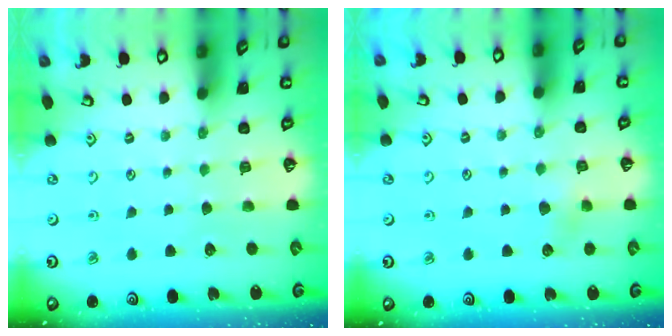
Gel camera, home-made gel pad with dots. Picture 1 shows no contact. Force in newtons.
{"total": 2.4, "press": 2.4, "slide": 0.4}